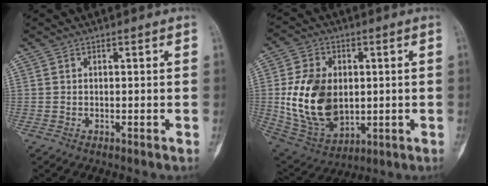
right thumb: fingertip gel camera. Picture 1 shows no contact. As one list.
[{"total": 16.7, "force": [0.3, 11.6, 12.1], "torque": [-0.201, -0.005, 0.028]}]